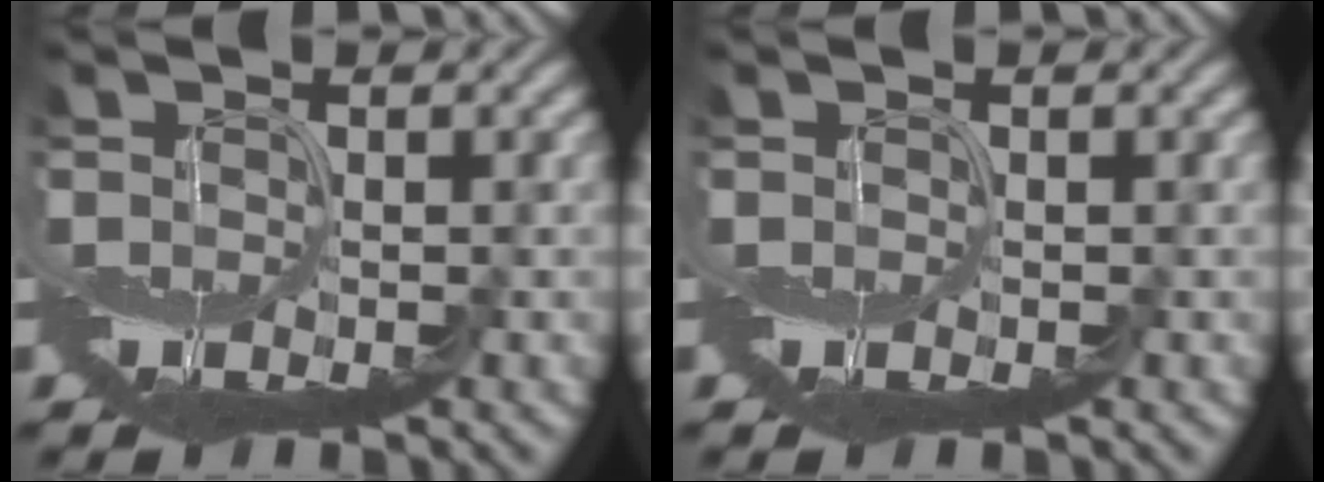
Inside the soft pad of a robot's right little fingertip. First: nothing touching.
{"total": 0.0}